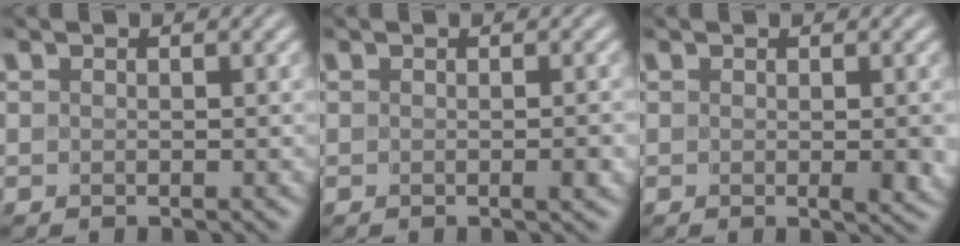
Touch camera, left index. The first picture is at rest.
{"total": 0.8, "force": [-0.4, -0.1, 0.7], "torque": [-0.010, -0.005, -0.004]}
{"total": 1.9, "force": [0.0, 0.5, 1.9], "torque": [-0.023, -0.006, 0.004]}